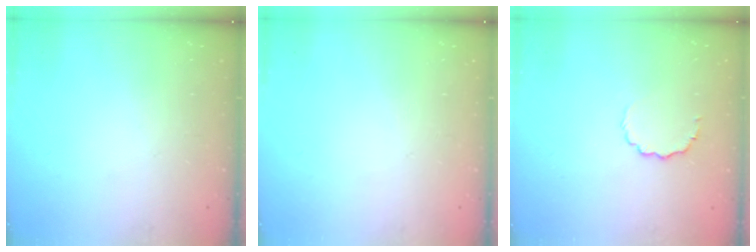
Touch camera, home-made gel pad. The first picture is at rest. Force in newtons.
{"total": 0.0}
{"total": 4.9, "press": 4.7, "slide": 1.5}